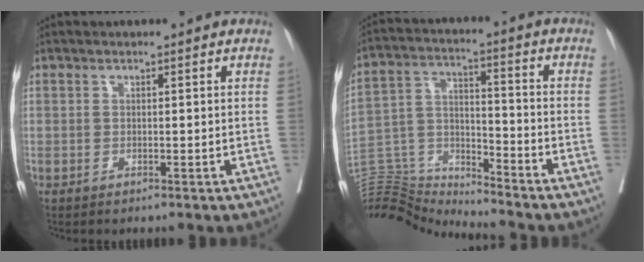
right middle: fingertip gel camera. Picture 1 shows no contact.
{"total": 15.8, "force": [-15.6, 1.2, 2.3], "torque": [-0.057, 0.042, -0.279]}